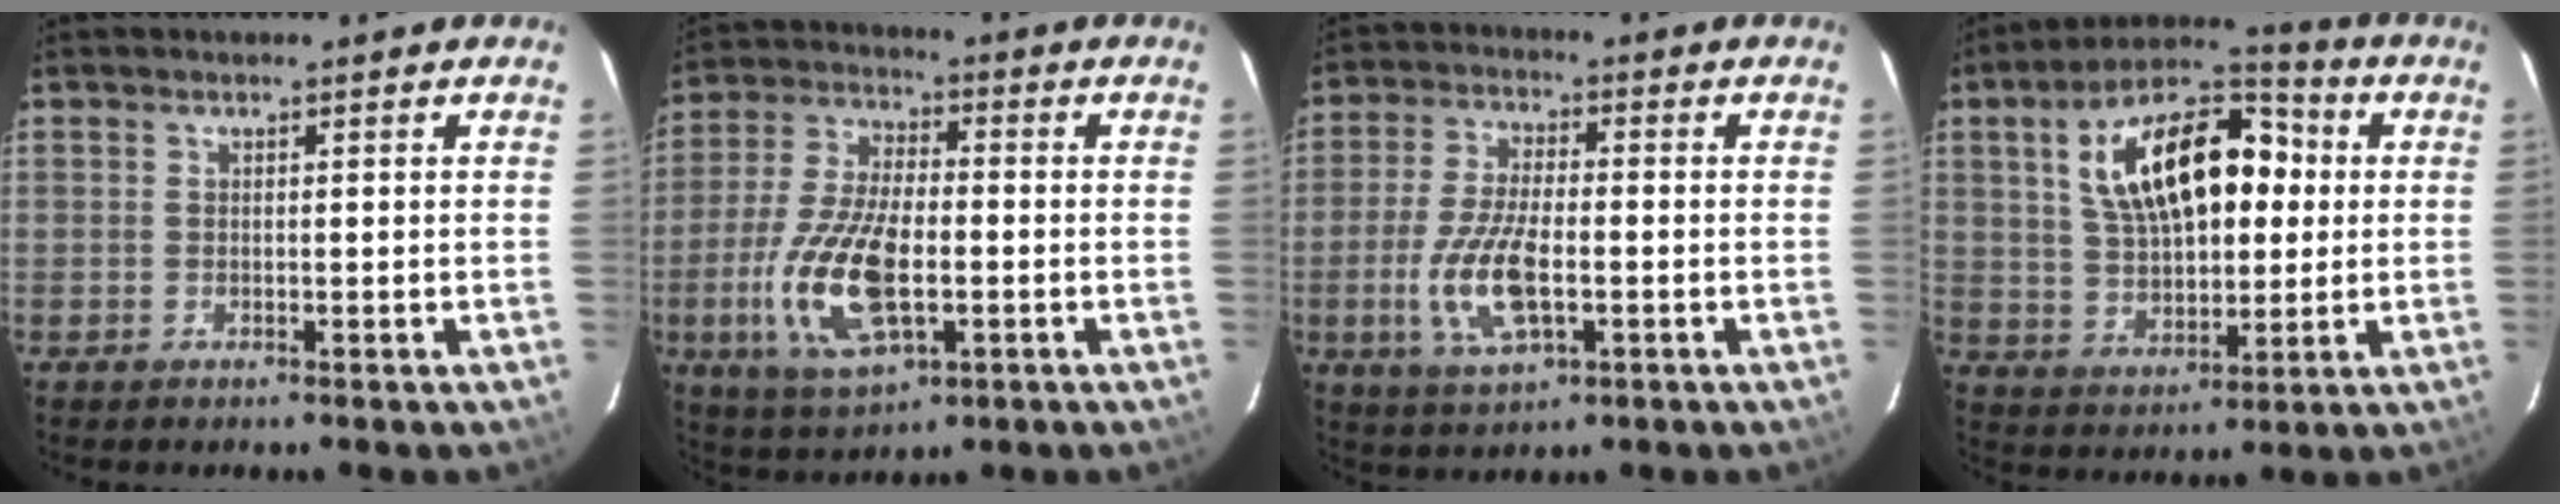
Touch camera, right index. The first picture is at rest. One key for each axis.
{"total": 15.9, "fx": -4.1, "fy": 6.8, "fz": 13.8, "tx": -0.294, "ty": -0.009, "tz": -0.073}
{"total": 11.6, "fx": -3.0, "fy": 4.6, "fz": 10.2, "tx": -0.217, "ty": -0.007, "tz": -0.054}
{"total": 19.0, "fx": 4.2, "fy": 10.1, "fz": 15.5, "tx": -0.280, "ty": 0.035, "tz": 0.073}